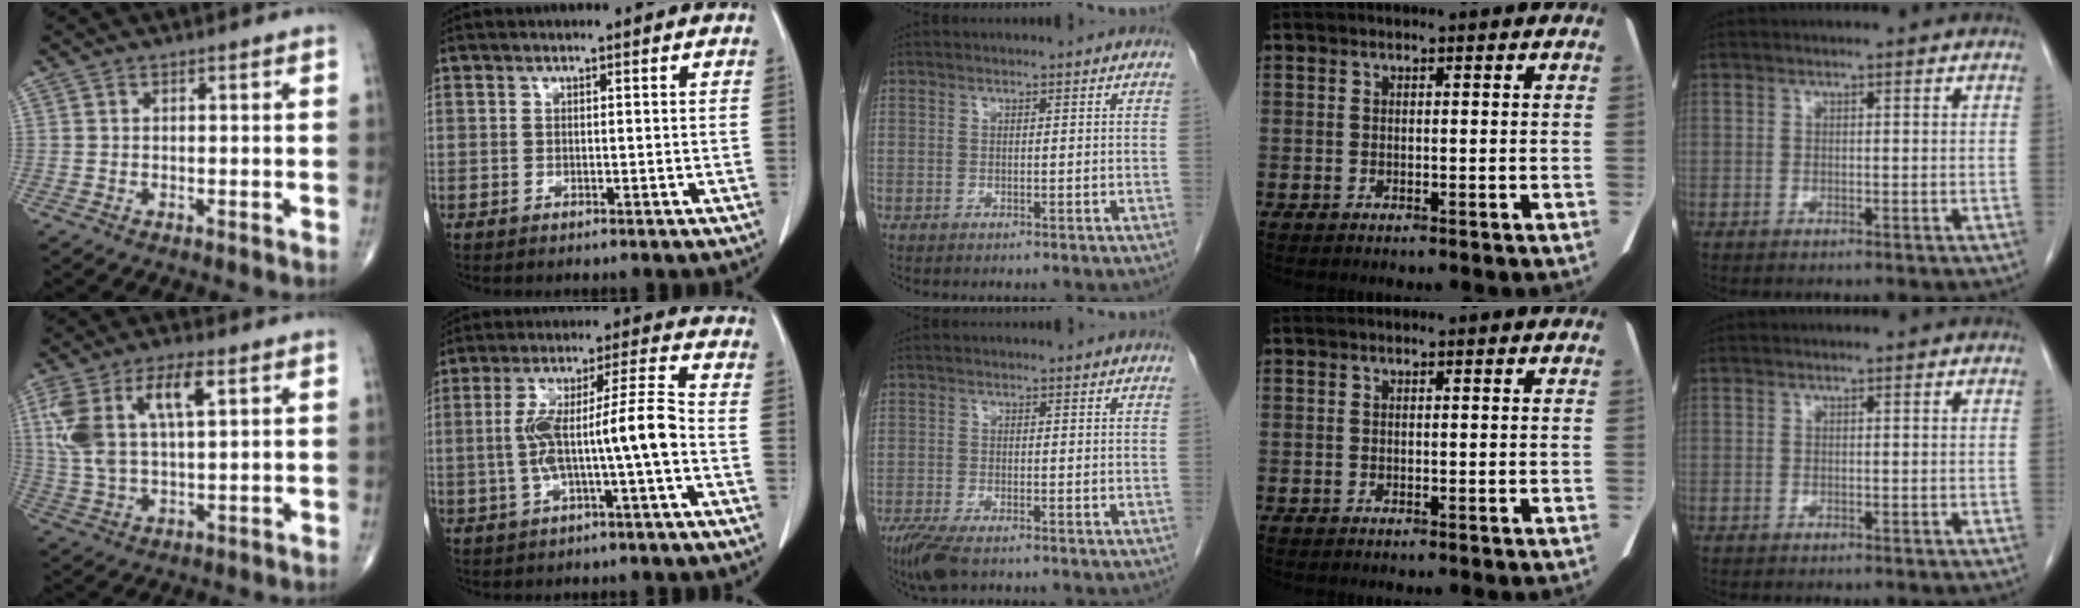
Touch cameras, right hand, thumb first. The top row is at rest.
{"thumb": {"total": 14.1, "force": [4.8, 6.0, 11.8], "torque": [-0.248, 0.008, 0.094]}, "index": {"total": 10.5, "force": [-1.8, 0.1, 10.3], "torque": [-0.188, 0.029, -0.031]}, "middle": {"total": 5.2, "force": [-3.8, 1.2, 3.4], "torque": [-0.069, -0.015, -0.065]}}